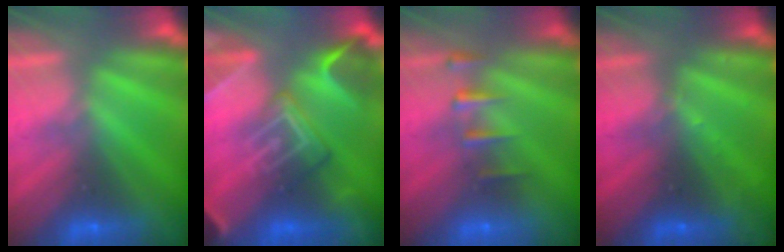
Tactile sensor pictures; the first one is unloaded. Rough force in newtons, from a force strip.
{"total": 9.1}
{"total": 2.3}
{"total": 2.6}